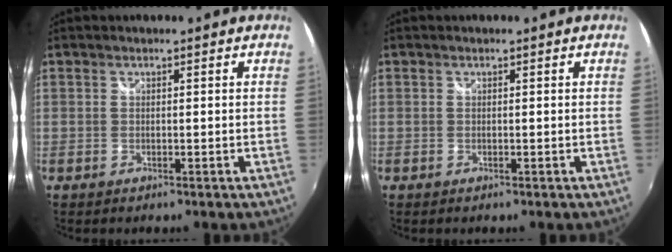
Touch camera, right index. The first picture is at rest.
{"total": 0.0}